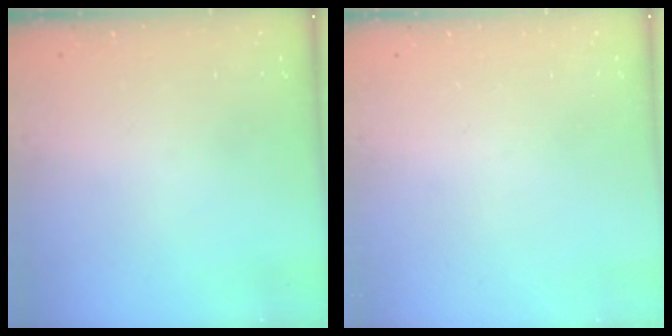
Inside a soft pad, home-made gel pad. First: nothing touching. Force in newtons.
{"total": 0.0}